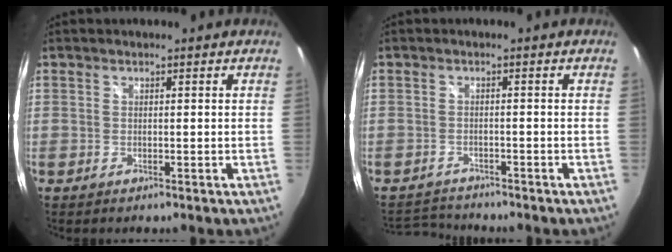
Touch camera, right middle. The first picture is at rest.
{"total": 4.0, "force": [-3.9, 0.5, 0.0], "torque": [-0.011, 0.005, -0.070]}